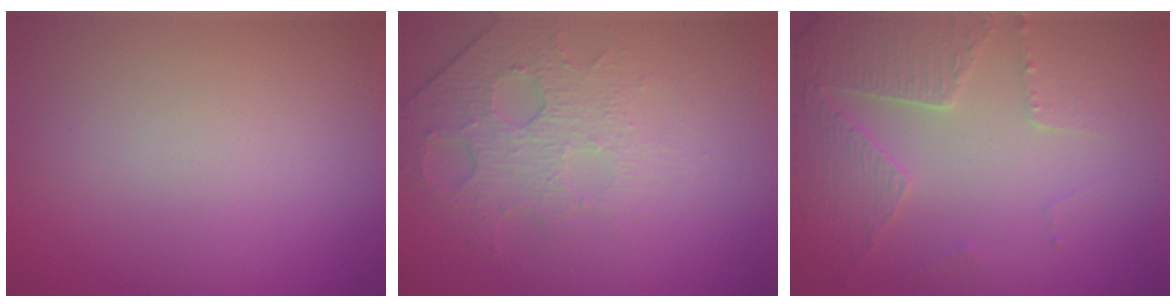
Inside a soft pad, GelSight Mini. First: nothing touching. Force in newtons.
{"total": 4.6, "press": 3.0, "slide": 3.4}
{"total": 4.6, "press": 3.4, "slide": 3.1}